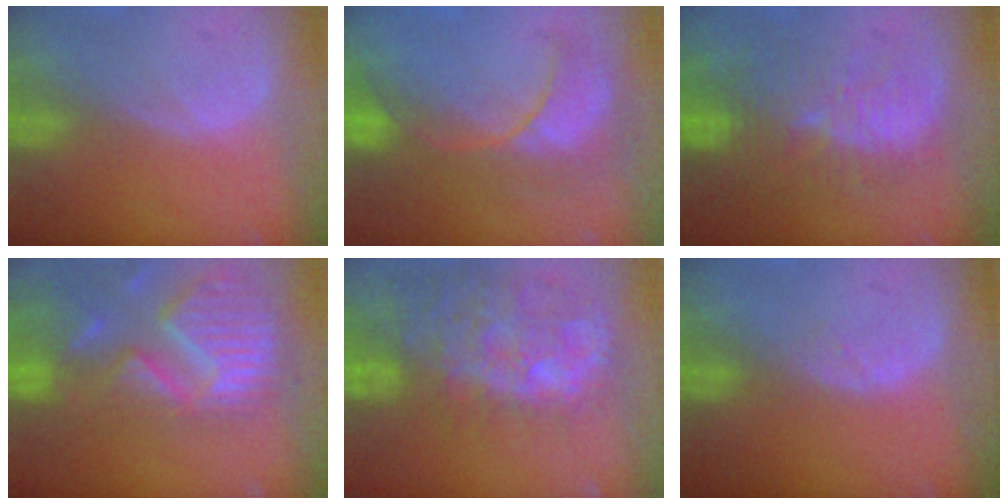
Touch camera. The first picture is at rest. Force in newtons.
{"total": 8.5, "press": 8.2, "slide": 2.0}
{"total": 11.0, "press": 9.7, "slide": 5.2}
{"total": 13.7, "press": 11.6, "slide": 7.4}
{"total": 12.2, "press": 11.1, "slide": 5.1}
{"total": 1.0, "press": 1.0, "slide": 0.2}